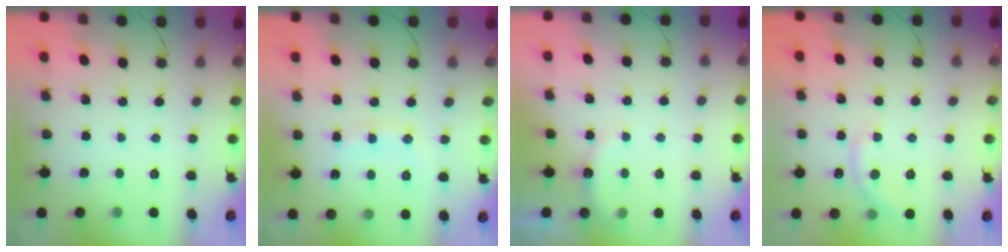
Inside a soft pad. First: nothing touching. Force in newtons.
{"total": 8.9, "press": 8.8, "slide": 1.1}
{"total": 7.8, "press": 7.6, "slide": 1.5}
{"total": 3.0, "press": 2.9, "slide": 1.0}